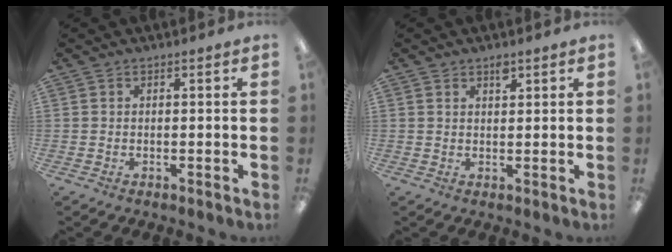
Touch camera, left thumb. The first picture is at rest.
{"total": 2.0, "force": [1.6, 0.9, 0.8], "torque": [-0.001, -0.007, 0.026]}